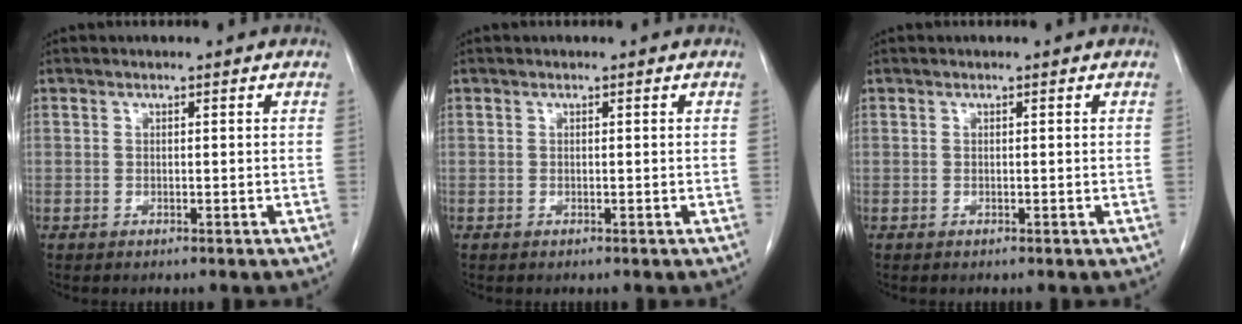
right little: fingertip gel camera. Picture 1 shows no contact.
{"total": 0.0}
{"total": 0.0}